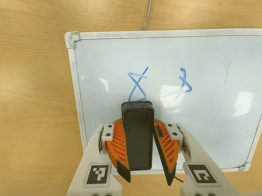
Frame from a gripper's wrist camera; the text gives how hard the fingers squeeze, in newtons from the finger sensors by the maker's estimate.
{"total": 8.8, "left": 9.1, "right": 8.5}